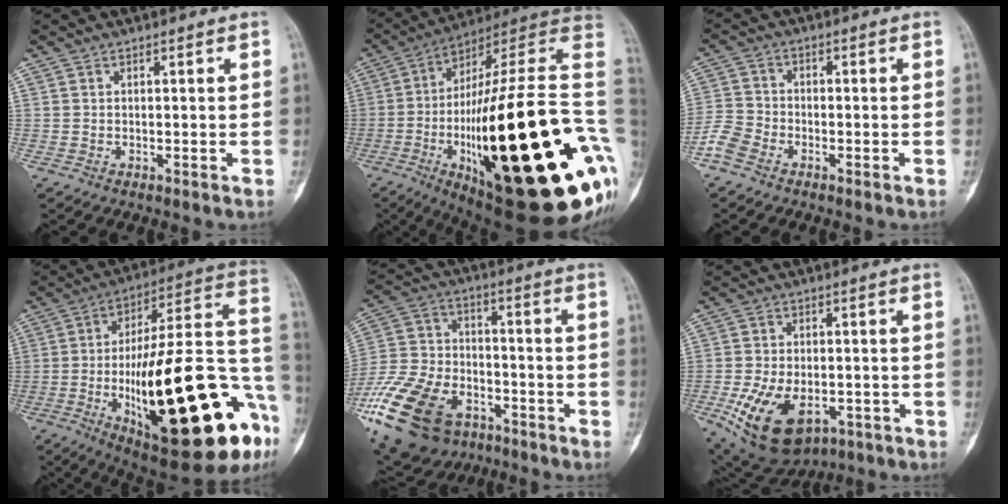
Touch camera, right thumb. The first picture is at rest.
{"total": 43.7, "force": [-7.8, 11.6, 41.4], "torque": [-0.546, 0.048, -0.119]}
{"total": 5.0, "force": [-3.4, 3.0, 2.1], "torque": [-0.047, 0.007, -0.077]}
{"total": 37.3, "force": [-10.3, 11.2, 34.0], "torque": [-0.439, 0.014, -0.147]}
{"total": 27.8, "force": [-14.3, 17.4, 16.4], "torque": [-0.410, 0.032, -0.249]}
{"total": 15.9, "force": [-6.1, 9.7, 11.1], "torque": [-0.194, 0.008, -0.082]}